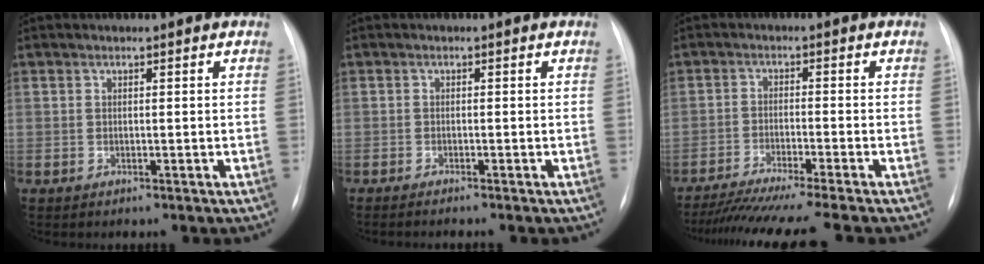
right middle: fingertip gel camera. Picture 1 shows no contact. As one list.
[{"total": 2.7, "force": [-2.3, -0.1, 1.4], "torque": [-0.015, -0.003, -0.028]}, {"total": 13.5, "force": [-11.9, -1.1, 6.4], "torque": [-0.091, -0.030, -0.185]}]